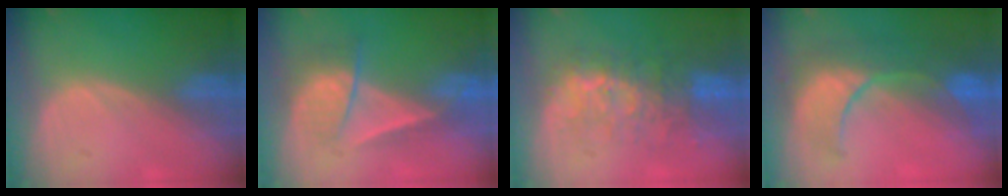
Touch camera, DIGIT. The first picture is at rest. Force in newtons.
{"total": 7.1, "press": 6.1, "slide": 3.7}
{"total": 9.7, "press": 8.4, "slide": 4.8}
{"total": 9.9, "press": 9.1, "slide": 3.9}